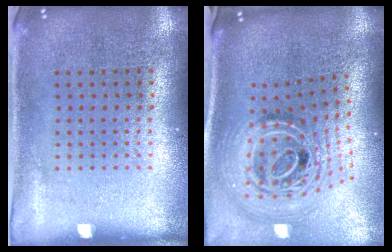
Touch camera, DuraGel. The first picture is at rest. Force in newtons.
{"total": 3.0, "press": 2.0, "slide": 2.2}